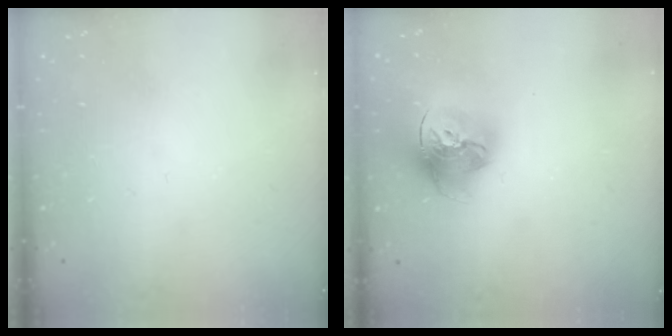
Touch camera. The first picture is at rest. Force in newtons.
{"total": 17.9, "press": 17.9, "slide": 1.6}